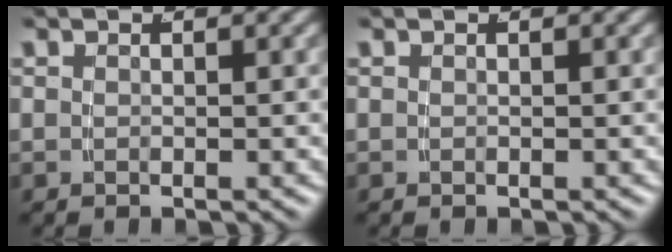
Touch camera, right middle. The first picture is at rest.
{"total": 0.0}